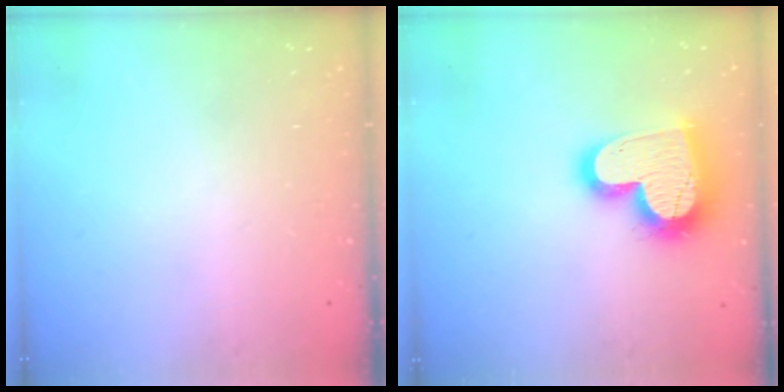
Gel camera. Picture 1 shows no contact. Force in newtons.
{"total": 20.1, "press": 20.1, "slide": 1.7}